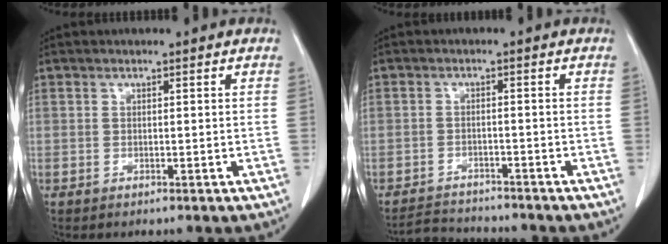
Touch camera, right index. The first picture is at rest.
{"total": 4.6, "force": [-4.6, 0.5, -0.1], "torque": [-0.001, -0.009, -0.079]}